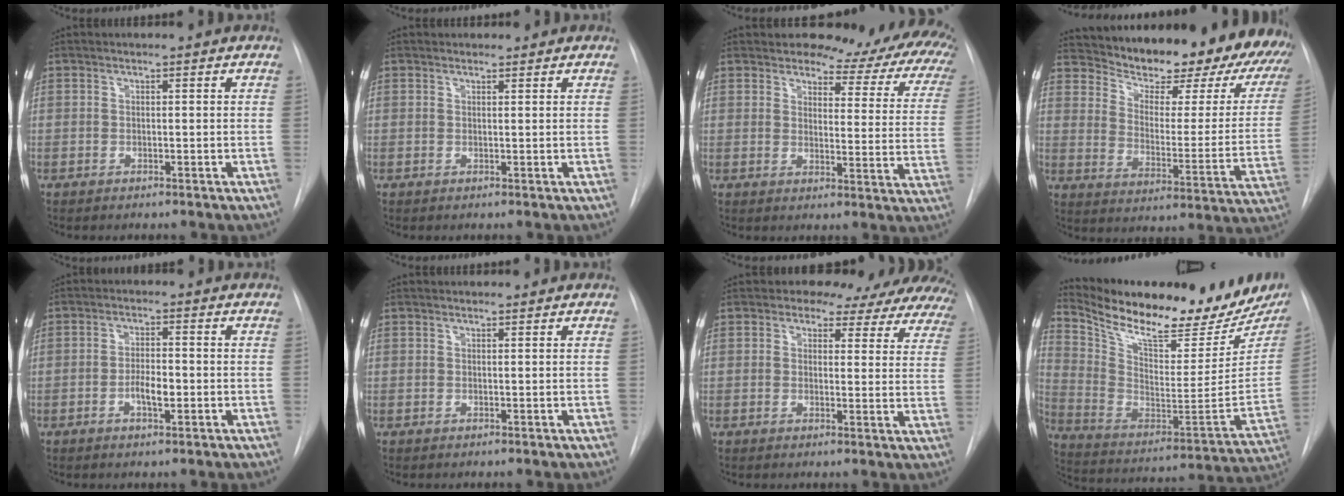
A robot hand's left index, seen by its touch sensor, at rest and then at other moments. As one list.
[{"total": 0.9, "force": [0.8, 0.4, 0.0], "torque": [-0.003, 0.002, 0.012]}, {"total": 15.8, "force": [13.3, 5.7, 6.5], "torque": [-0.048, -0.044, 0.127]}, {"total": 26.5, "force": [23.4, 6.3, 10.7], "torque": [-0.165, -0.080, 0.291]}, {"total": 2.8, "force": [-1.0, 0.8, 2.5], "torque": [-0.041, 0.004, -0.016]}, {"total": 0.8, "force": [0.7, 0.2, 0.0], "torque": [-0.007, 0.004, 0.013]}, {"total": 16.2, "force": [14.3, 6.3, 4.5], "torque": [-0.041, -0.029, 0.131]}, {"total": 27.9, "force": [22.9, 6.9, 14.4], "torque": [-0.252, -0.042, 0.335]}]